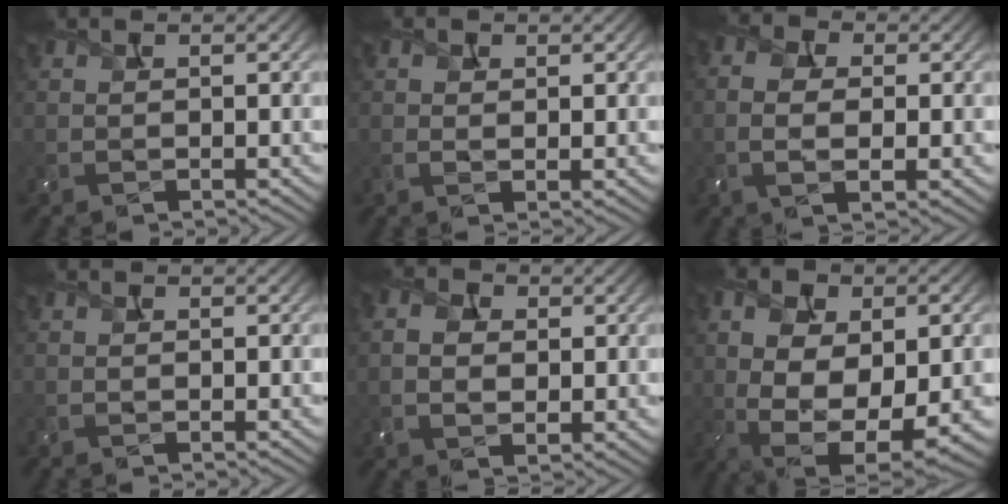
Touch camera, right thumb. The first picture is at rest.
{"total": 1.7, "force": [0.7, 0.9, 1.3], "torque": [-0.028, 0.002, 0.014]}
{"total": 5.3, "force": [-0.2, 3.0, 4.4], "torque": [-0.106, 0.000, -0.014]}
{"total": 0.0}
{"total": 4.6, "force": [0.7, 3.1, 3.4], "torque": [-0.071, 0.001, 0.010]}
{"total": 15.9, "force": [-1.7, 8.5, 13.3], "torque": [-0.213, -0.010, -0.017]}